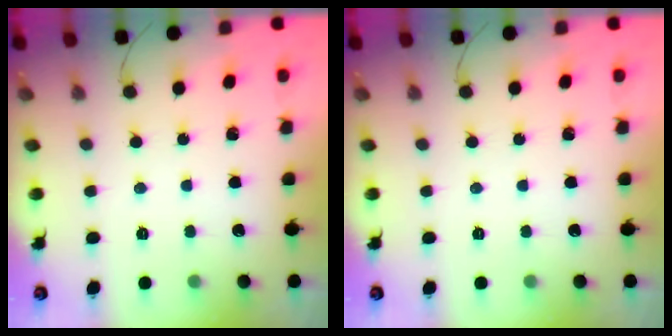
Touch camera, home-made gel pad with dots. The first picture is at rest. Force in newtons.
{"total": 0.0}